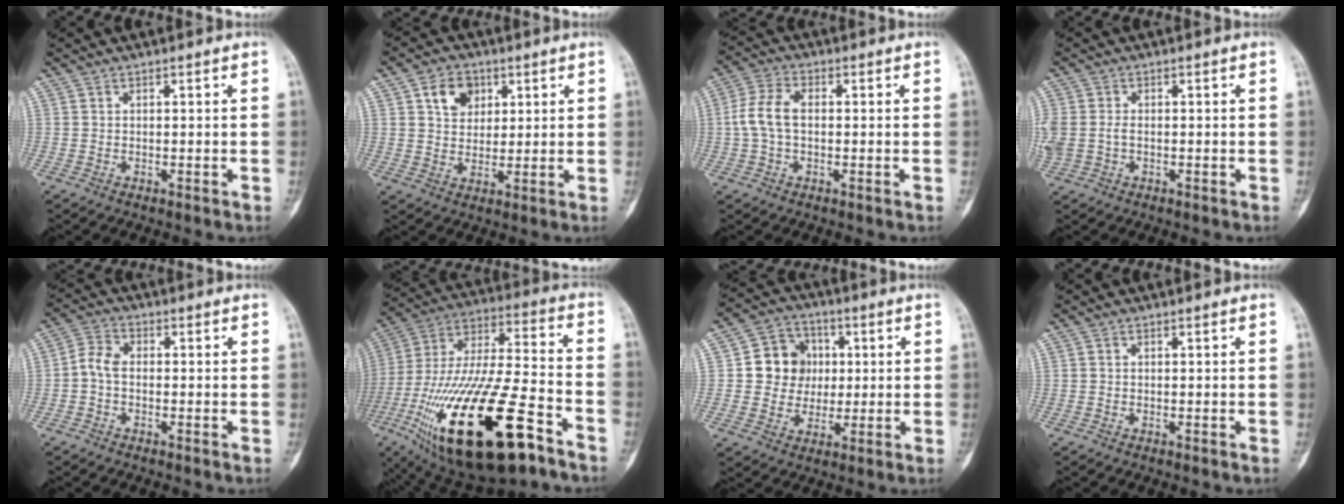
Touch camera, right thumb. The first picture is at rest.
{"total": 7.0, "force": [2.8, 5.4, 3.5], "torque": [-0.029, -0.008, 0.046]}
{"total": 6.9, "force": [0.0, 4.2, 5.5], "torque": [-0.121, 0.021, -0.007]}
{"total": 5.5, "force": [-0.4, 3.9, 3.9], "torque": [-0.107, 0.011, -0.005]}
{"total": 4.2, "force": [-0.8, 2.8, 3.1], "torque": [-0.058, 0.015, -0.026]}
{"total": 33.0, "force": [-15.4, 11.2, 27.0], "torque": [-0.551, 0.036, -0.258]}
{"total": 10.4, "force": [1.2, 9.5, 3.9], "torque": [-0.013, 0.008, 0.018]}
{"total": 0.0}